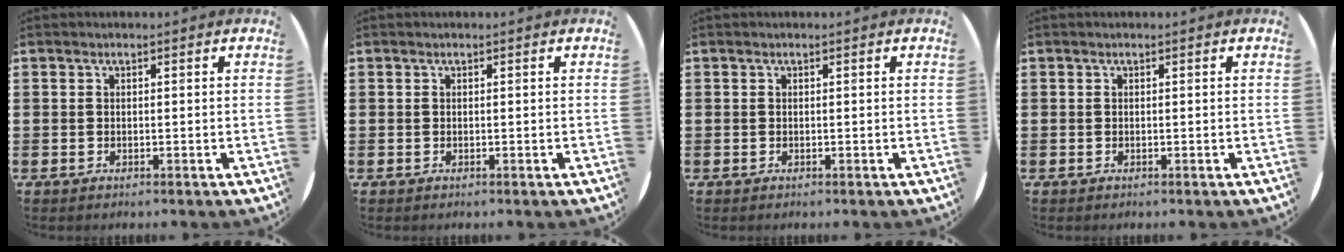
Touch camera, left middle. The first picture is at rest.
{"total": 0.0}
{"total": 0.0}
{"total": 0.0}